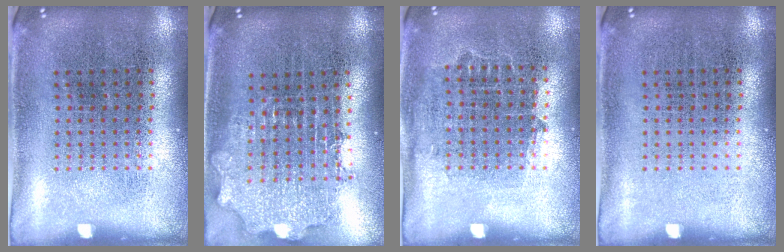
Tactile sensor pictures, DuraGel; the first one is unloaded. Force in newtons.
{"total": 1.9, "press": 1.5, "slide": 1.1}
{"total": 0.8, "press": 0.7, "slide": 0.4}
{"total": 0.0}